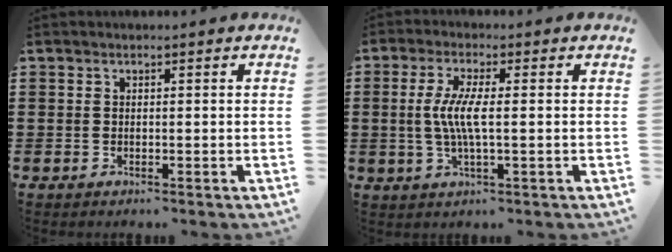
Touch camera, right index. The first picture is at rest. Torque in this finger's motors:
{"motor_torque": [1.41, -0.14, 0.75, 0.21]}